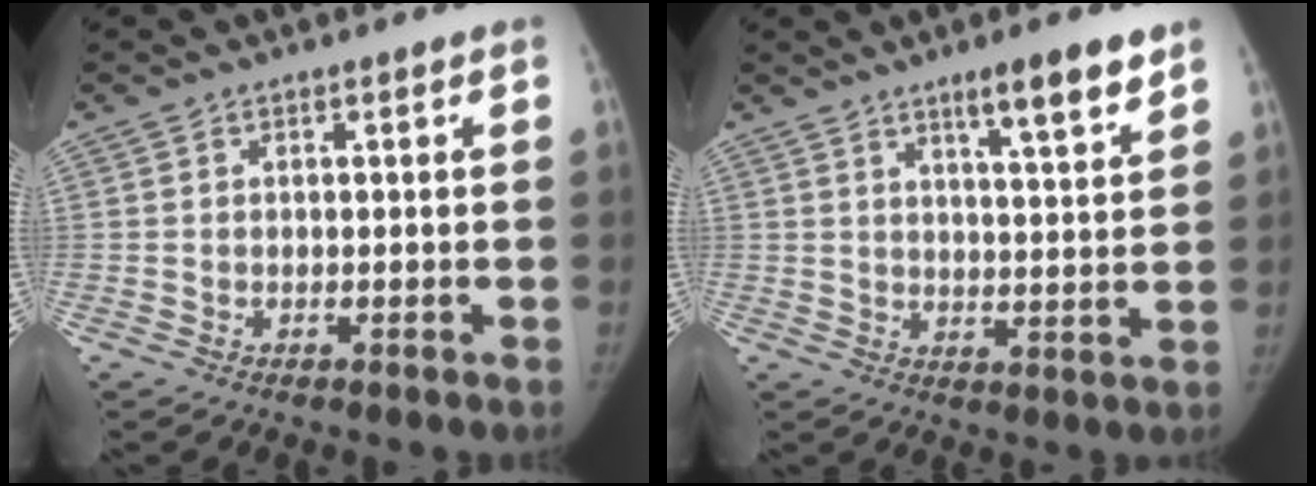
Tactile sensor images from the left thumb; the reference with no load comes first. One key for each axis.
{"total": 8.8, "fx": 5.9, "fy": 1.1, "fz": 6.4, "tx": -0.089, "ty": -0.035, "tz": 0.090}